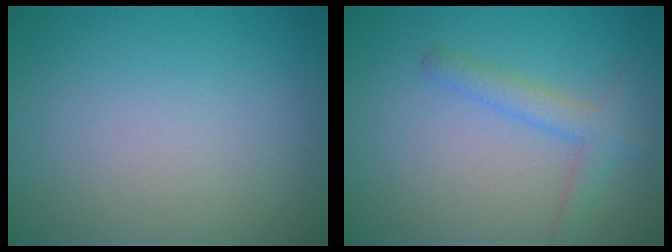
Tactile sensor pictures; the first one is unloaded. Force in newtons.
{"total": 2.4, "press": 2.4, "slide": 0.1}